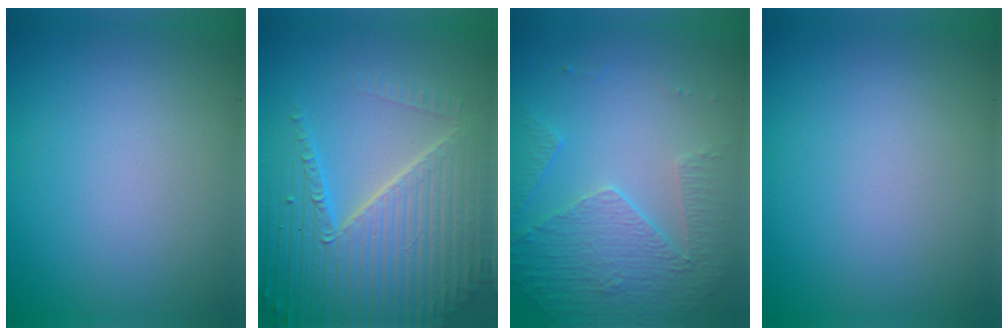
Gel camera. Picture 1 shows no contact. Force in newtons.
{"total": 7.0, "press": 6.8, "slide": 1.5}
{"total": 5.0, "press": 3.5, "slide": 3.6}
{"total": 0.0}